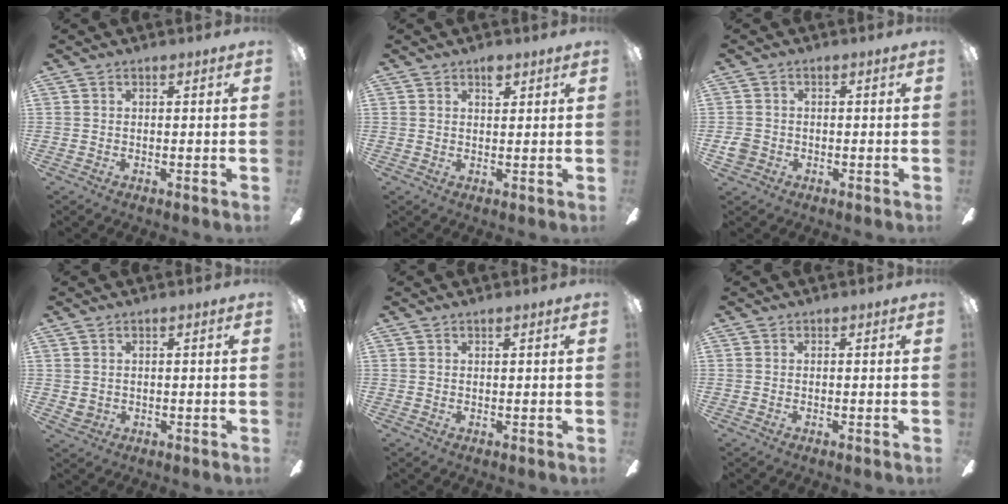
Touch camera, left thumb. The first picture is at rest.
{"total": 3.0, "force": [1.9, 1.4, 1.8], "torque": [-0.014, -0.006, 0.029]}
{"total": 2.9, "force": [-0.9, 2.5, 1.2], "torque": [-0.017, 0.007, -0.017]}
{"total": 1.7, "force": [0.8, 1.3, 0.7], "torque": [-0.015, 0.002, 0.013]}
{"total": 0.6, "force": [0.5, 0.1, 0.4], "torque": [-0.008, 0.000, 0.008]}
{"total": 0.0}